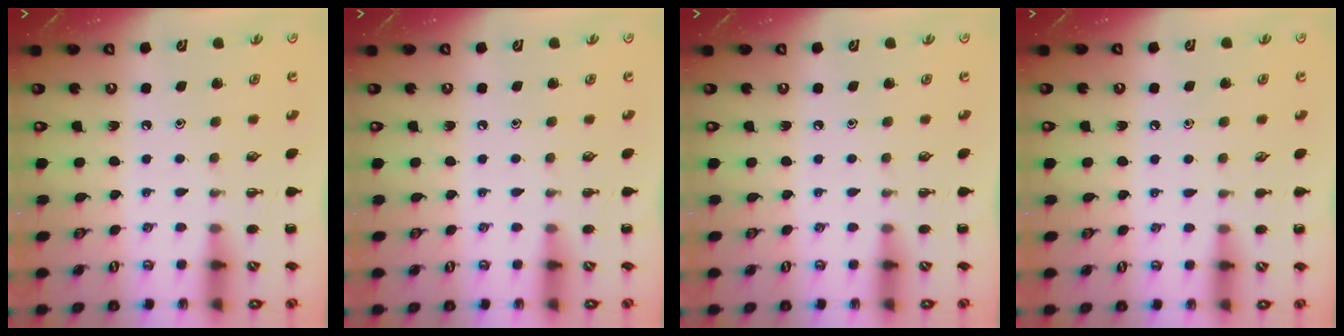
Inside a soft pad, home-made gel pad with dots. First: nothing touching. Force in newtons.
{"total": 0.0}
{"total": 0.0}
{"total": 3.8, "press": 3.6, "slide": 1.3}